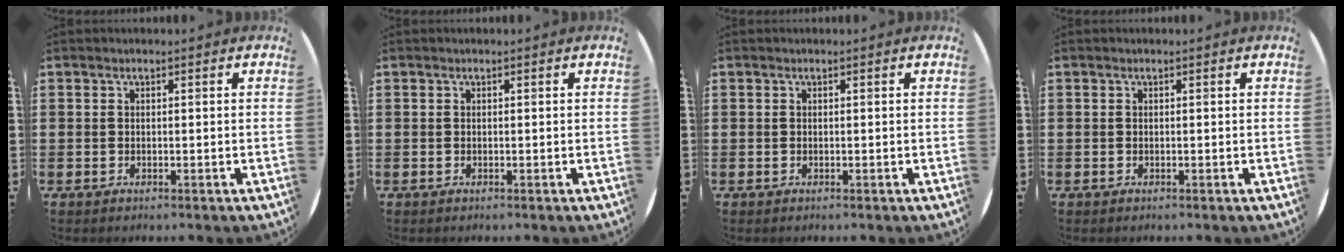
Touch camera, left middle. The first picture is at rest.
{"total": 0.0}
{"total": 0.0}
{"total": 0.0}